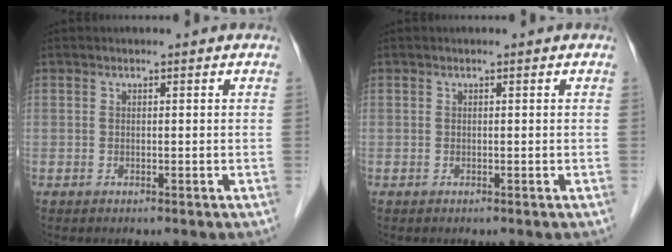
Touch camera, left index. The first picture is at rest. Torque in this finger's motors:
{"motor_torque": [0.00, 0.00, 0.00, 0.00]}